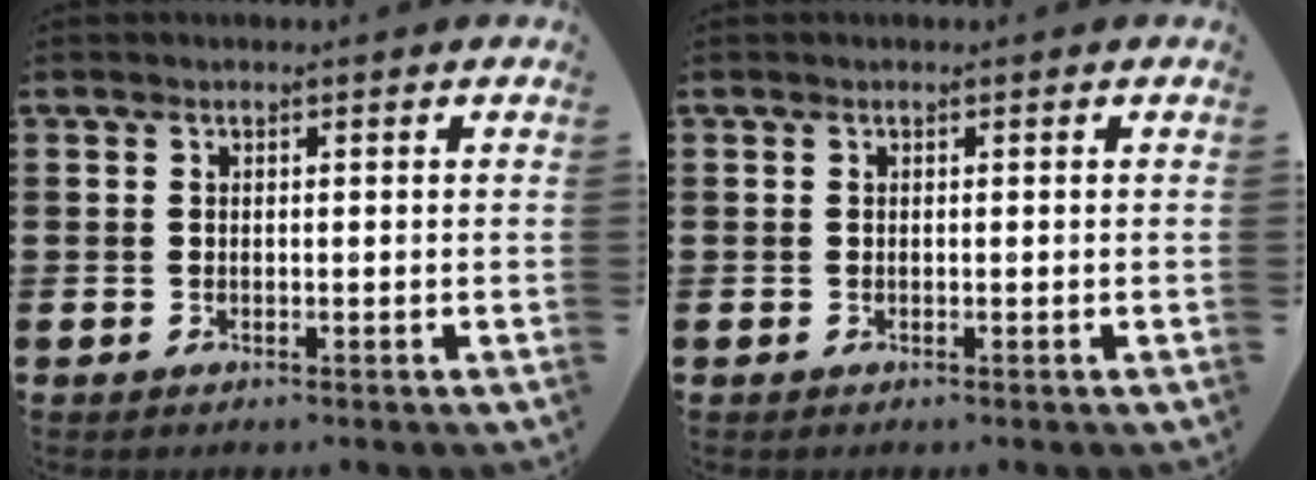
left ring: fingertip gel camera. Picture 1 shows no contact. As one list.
[{"total": 0.0}]